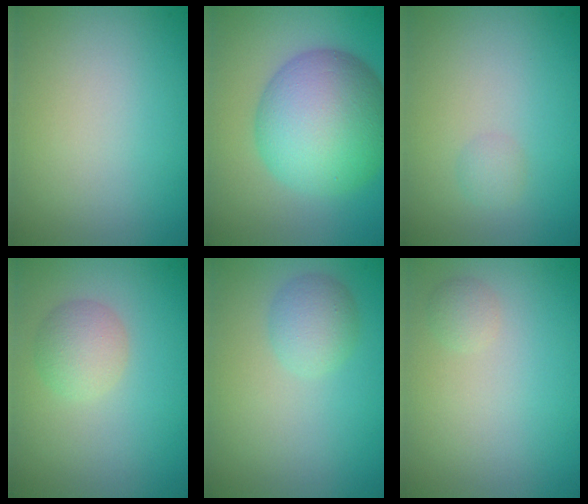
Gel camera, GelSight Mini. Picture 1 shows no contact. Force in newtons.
{"total": 11.5, "press": 11.5, "slide": 0.1}
{"total": 1.0, "press": 1.0, "slide": 0.1}
{"total": 2.7, "press": 2.7, "slide": 0.2}
{"total": 2.5, "press": 2.5, "slide": 0.1}
{"total": 1.0, "press": 1.0, "slide": 0.1}